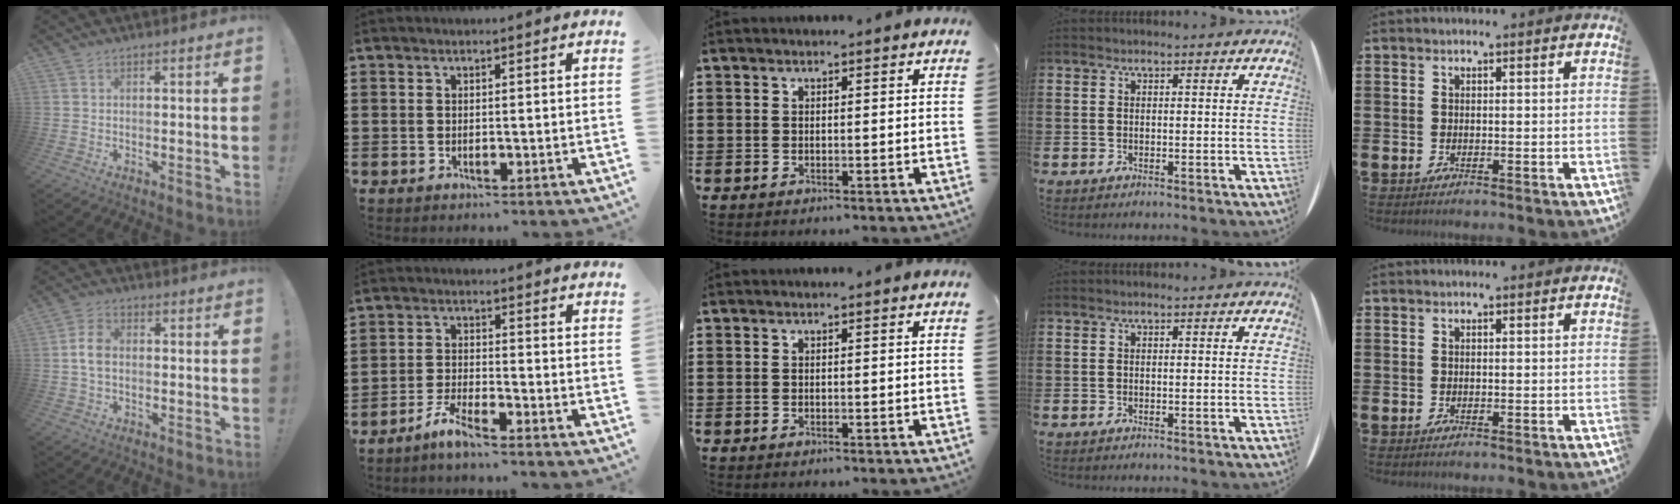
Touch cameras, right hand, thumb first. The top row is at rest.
{"thumb": {"total": 6.0, "force": [-0.3, 3.9, 4.6], "torque": [-0.085, 0.010, -0.005]}, "index": {"total": 3.9, "force": [-3.5, 0.0, 1.7], "torque": [-0.053, -0.005, -0.072]}}